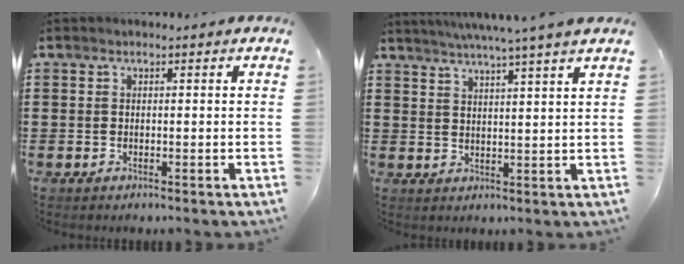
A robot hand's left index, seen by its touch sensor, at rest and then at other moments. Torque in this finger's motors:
{"motor_torque": [1.23, -0.90, 0.44, 0.13]}